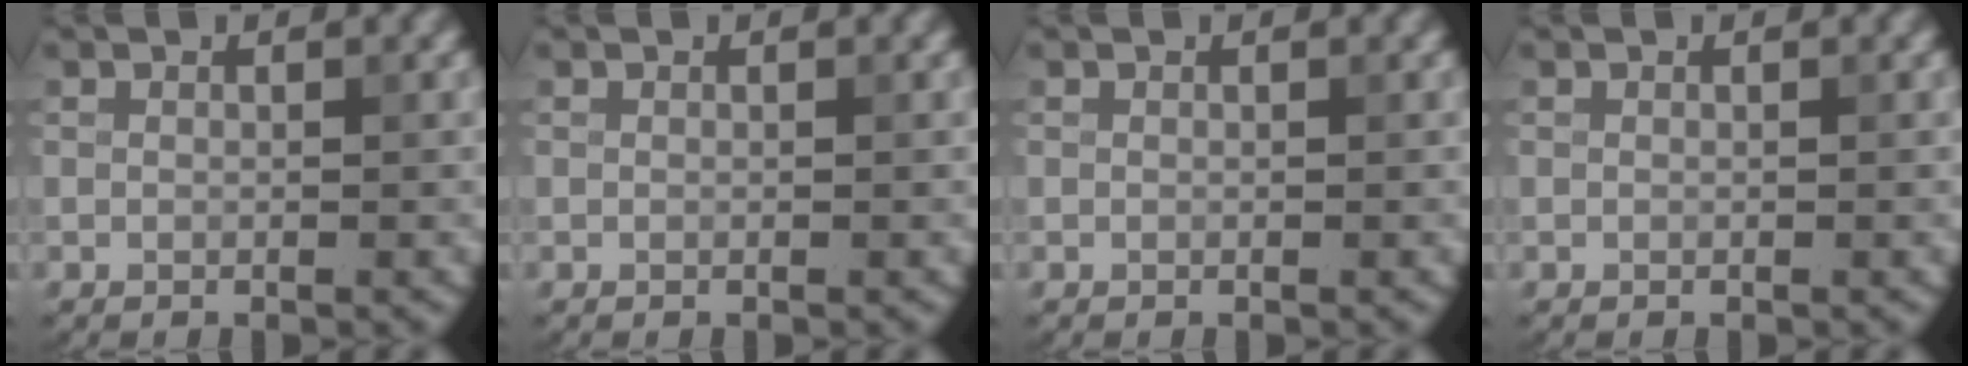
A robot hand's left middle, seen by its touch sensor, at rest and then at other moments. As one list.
[{"total": 0.0}, {"total": 0.0}, {"total": 0.0}]